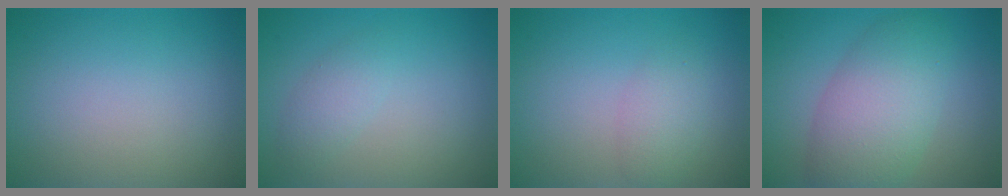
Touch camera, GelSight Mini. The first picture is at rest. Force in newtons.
{"total": 1.7, "press": 1.7, "slide": 0.0}
{"total": 2.1, "press": 2.1, "slide": 0.0}
{"total": 5.3, "press": 5.3, "slide": 0.3}